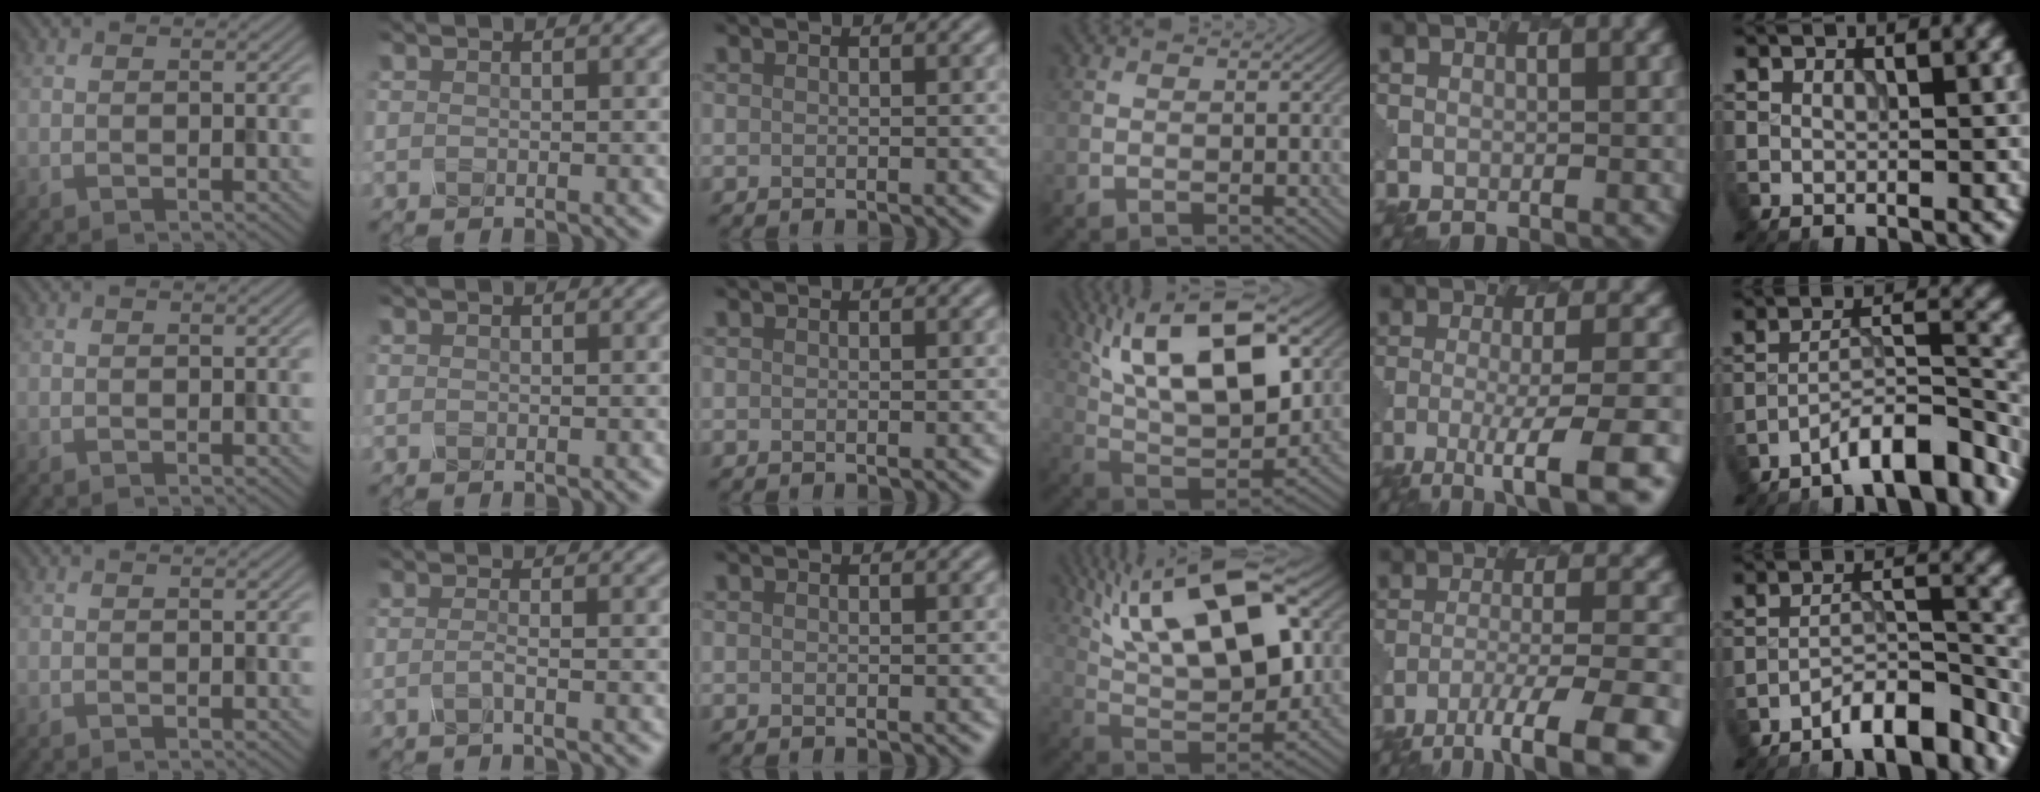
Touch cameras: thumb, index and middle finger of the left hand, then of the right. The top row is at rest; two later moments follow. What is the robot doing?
{"motion": "twist", "object": "rubiks cube"}